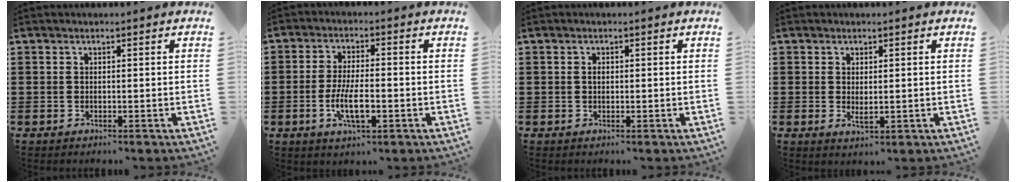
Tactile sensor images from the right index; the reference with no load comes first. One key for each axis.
{"total": 6.7, "fx": -2.0, "fy": 2.4, "fz": 5.9, "tx": -0.126, "ty": -0.006, "tz": -0.041}
{"total": 0.8, "fx": 0.1, "fy": 0.5, "fz": 0.7, "tx": -0.015, "ty": 0.001, "tz": 0.002}
{"total": 2.0, "fx": 0.1, "fy": 0.8, "fz": 1.9, "tx": -0.035, "ty": 0.000, "tz": 0.002}